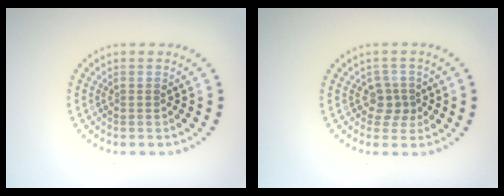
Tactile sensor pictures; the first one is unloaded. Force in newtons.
{"total": 2.0, "press": 1.6, "slide": 1.2}